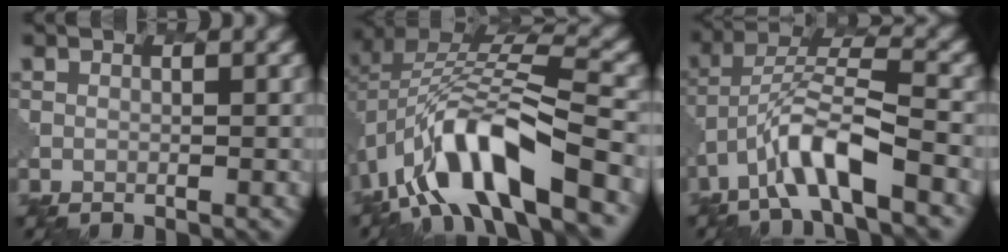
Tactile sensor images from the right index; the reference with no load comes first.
{"total": 11.5, "force": [-5.1, 4.4, 9.3], "torque": [-0.163, 0.015, -0.091]}
{"total": 7.0, "force": [-3.8, 1.7, 5.6], "torque": [-0.102, 0.011, -0.070]}